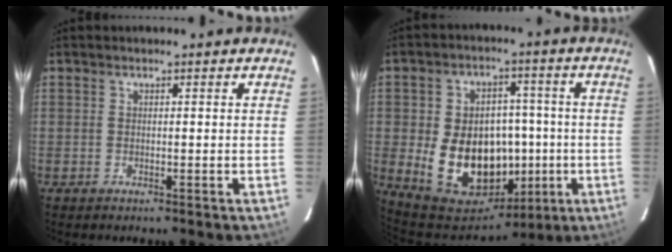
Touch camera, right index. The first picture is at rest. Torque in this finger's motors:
{"motor_torque": [1.22, -0.75, 1.06, 0.20]}